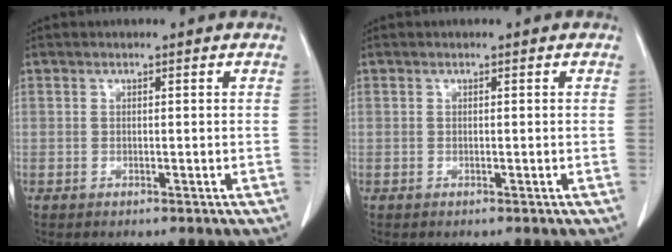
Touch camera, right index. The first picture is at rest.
{"total": 0.0}